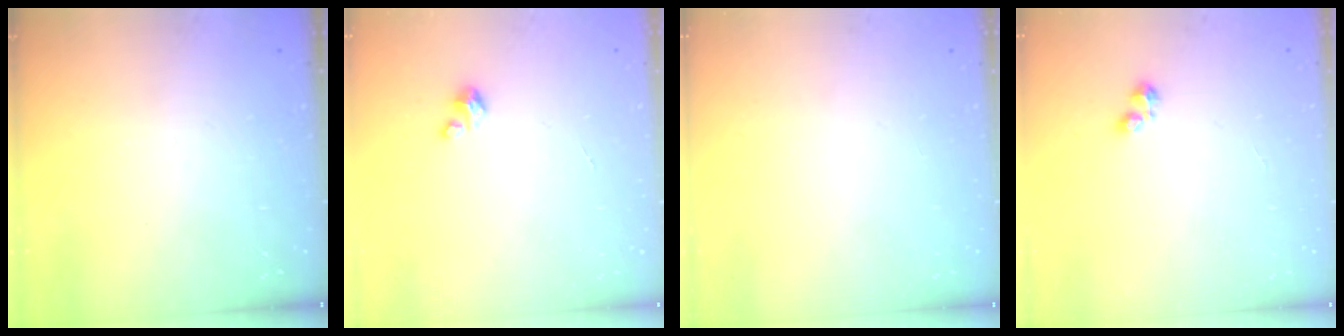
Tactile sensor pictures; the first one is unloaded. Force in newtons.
{"total": 2.7, "press": 2.7, "slide": 0.1}
{"total": 0.0}
{"total": 2.0, "press": 2.0, "slide": 0.2}